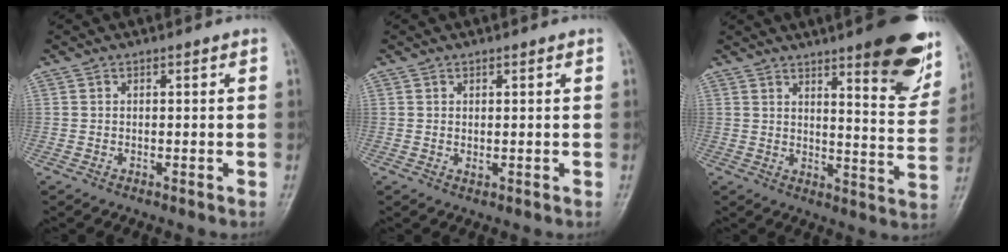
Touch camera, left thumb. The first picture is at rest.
{"total": 0.9, "force": [0.3, 0.4, 0.7], "torque": [-0.012, -0.004, 0.009]}
{"total": 16.2, "force": [9.6, 3.8, 12.5], "torque": [-0.121, -0.056, 0.130]}